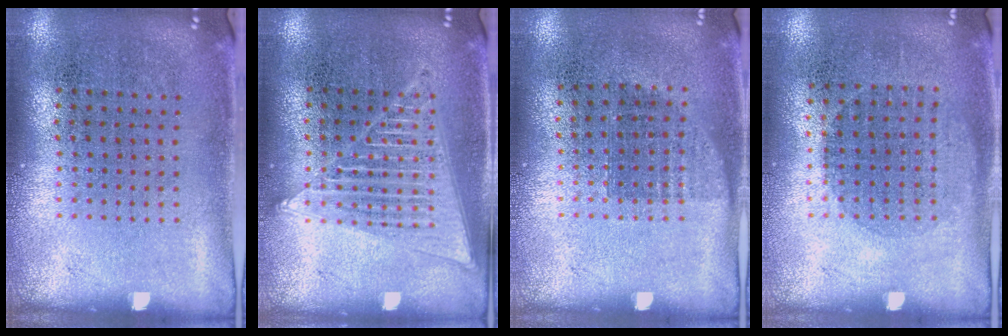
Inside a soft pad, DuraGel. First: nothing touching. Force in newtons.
{"total": 1.5, "press": 1.5, "slide": 0.1}
{"total": 0.7, "press": 0.6, "slide": 0.3}
{"total": 1.0, "press": 0.9, "slide": 0.4}